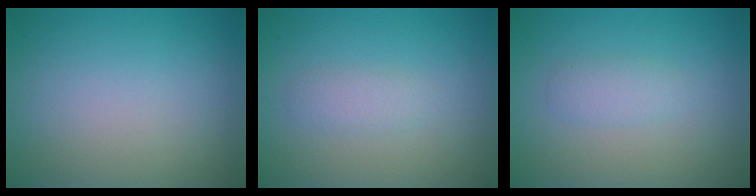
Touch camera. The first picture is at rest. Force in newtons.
{"total": 1.5, "press": 1.5, "slide": 0.0}
{"total": 1.4, "press": 1.4, "slide": 0.0}